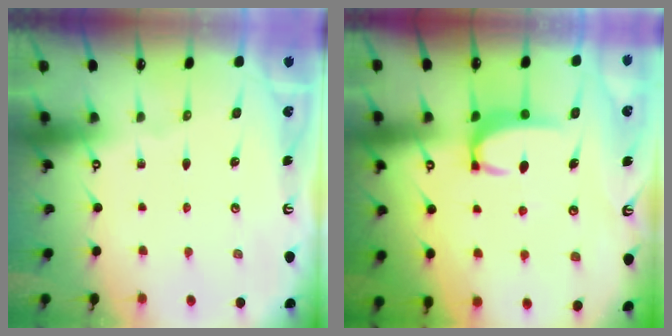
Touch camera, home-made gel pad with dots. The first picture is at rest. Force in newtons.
{"total": 3.7, "press": 3.7, "slide": 0.4}